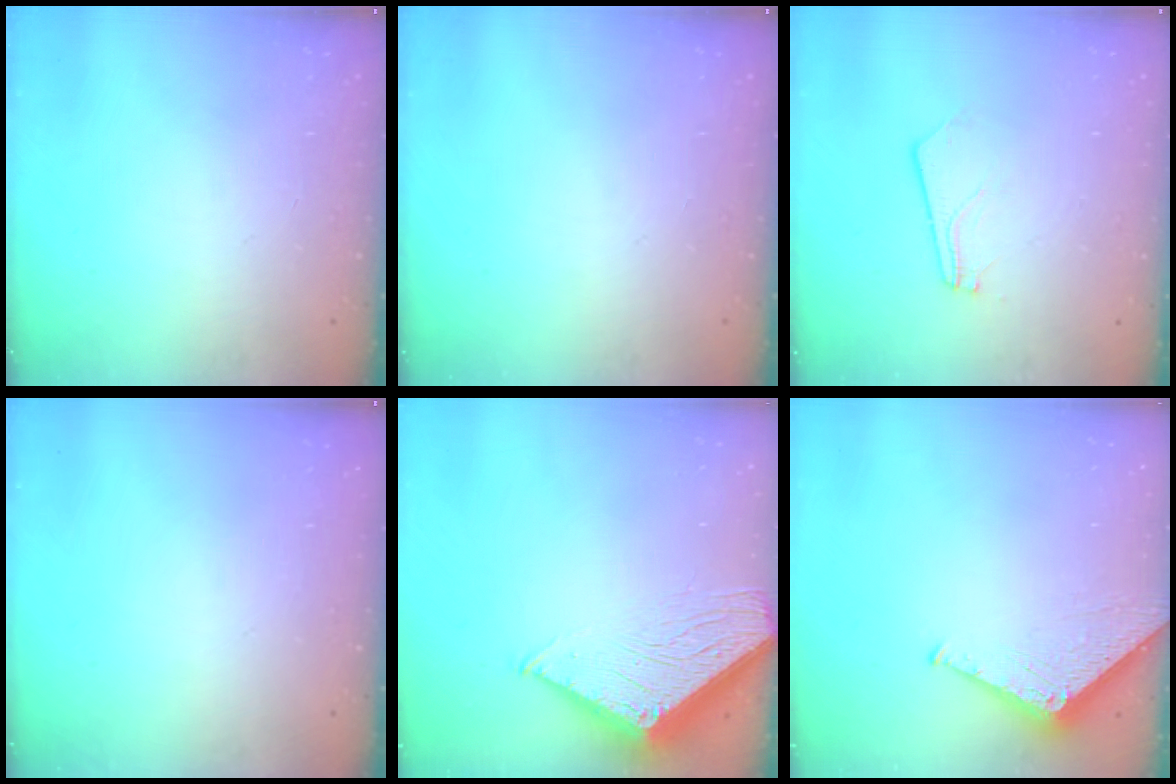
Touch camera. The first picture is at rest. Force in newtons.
{"total": 0.0}
{"total": 2.7, "press": 2.7, "slide": 0.4}
{"total": 0.0}
{"total": 12.5, "press": 12.5, "slide": 1.0}
{"total": 4.9, "press": 4.8, "slide": 0.5}